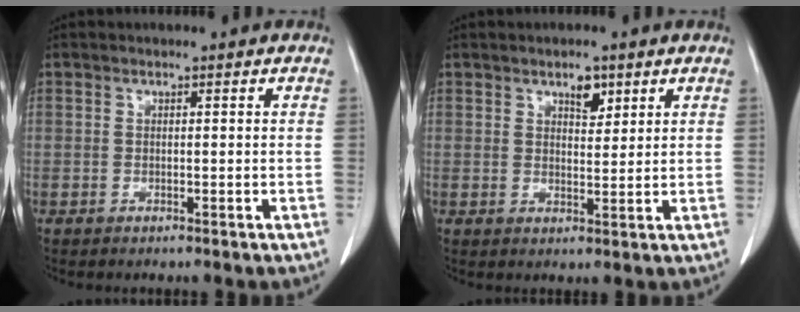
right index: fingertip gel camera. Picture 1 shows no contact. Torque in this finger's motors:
{"motor_torque": [0.29, 0.28, 0.01, 0.02]}